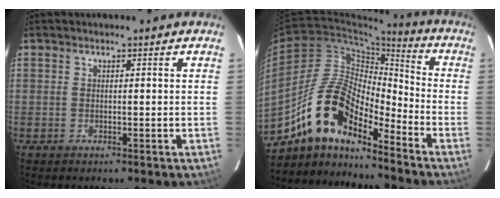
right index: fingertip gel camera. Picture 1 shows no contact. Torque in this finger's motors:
{"motor_torque": [0.76, -0.57, 1.00, 0.17]}